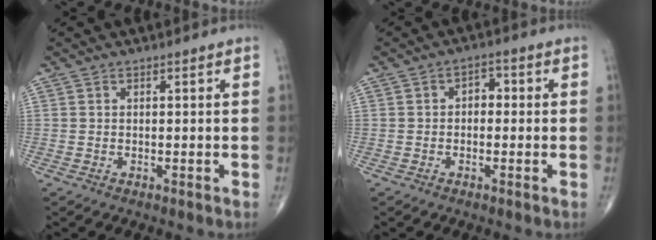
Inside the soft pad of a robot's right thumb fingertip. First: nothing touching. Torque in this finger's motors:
{"motor_torque": [-0.37, 0.08, 0.17, 0.18, 0.01]}